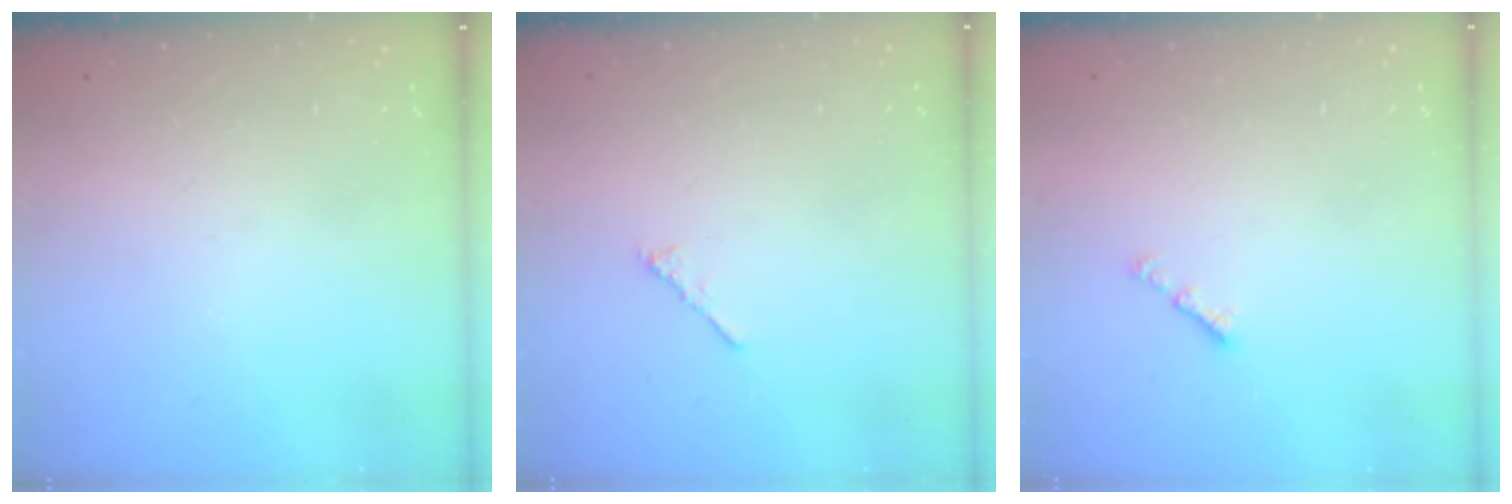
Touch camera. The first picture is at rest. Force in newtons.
{"total": 2.3, "press": 2.2, "slide": 0.6}
{"total": 1.3, "press": 1.2, "slide": 0.5}